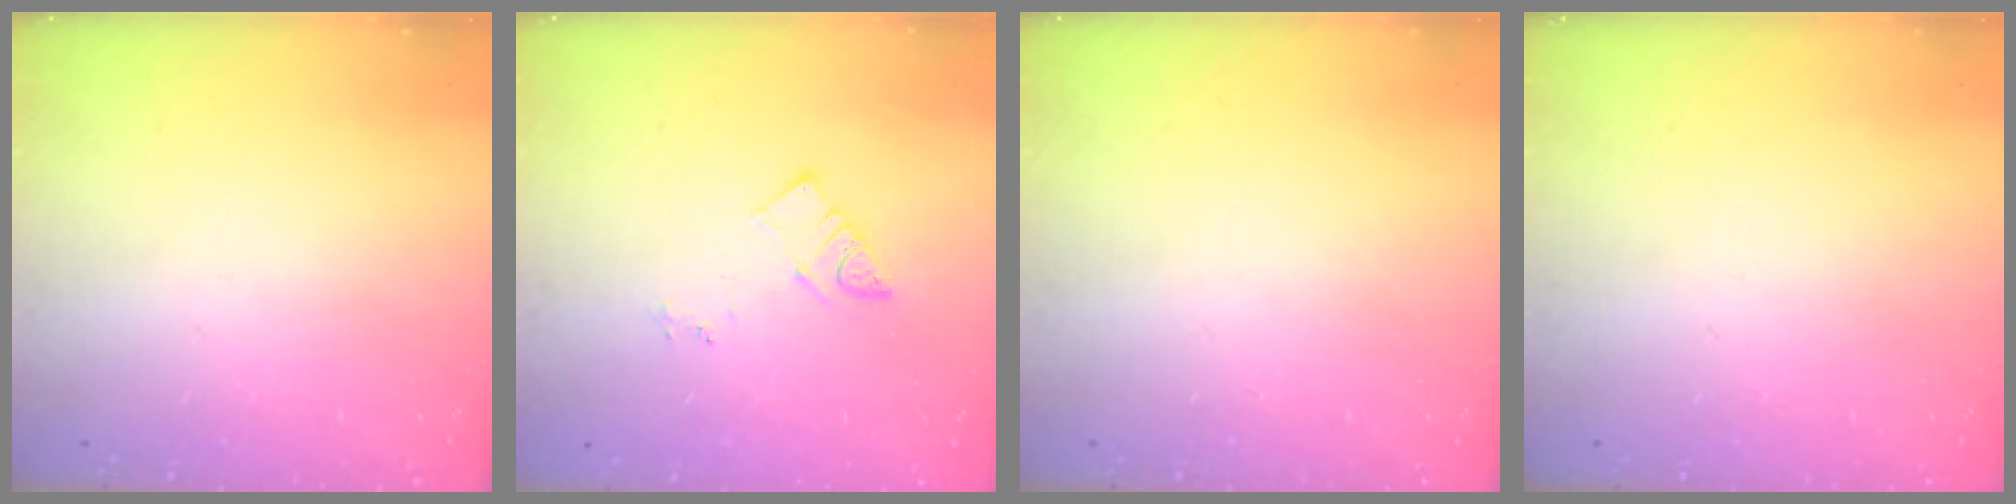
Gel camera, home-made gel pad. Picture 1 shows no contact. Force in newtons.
{"total": 4.4, "press": 4.4, "slide": 0.3}
{"total": 0.0}
{"total": 0.0}